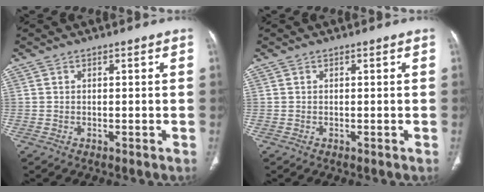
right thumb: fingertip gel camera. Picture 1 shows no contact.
{"total": 0.0}